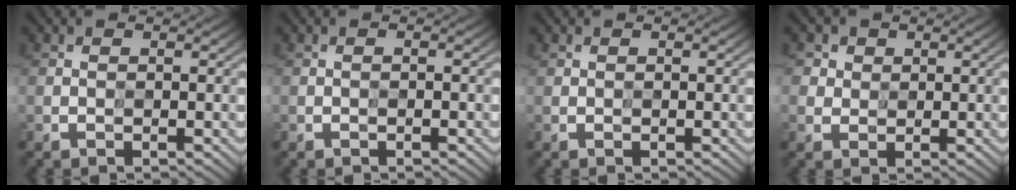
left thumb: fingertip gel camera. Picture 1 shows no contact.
{"total": 1.6, "force": [-1.1, 0.4, 1.1], "torque": [-0.014, 0.001, -0.017]}
{"total": 0.0}
{"total": 3.4, "force": [1.9, 2.8, 0.1], "torque": [-0.021, 0.001, 0.033]}